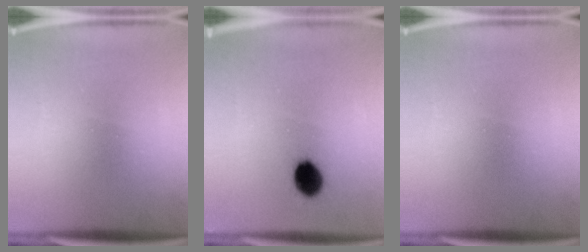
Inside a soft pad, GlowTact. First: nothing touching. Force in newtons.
{"total": 6.7}
{"total": 0.0}